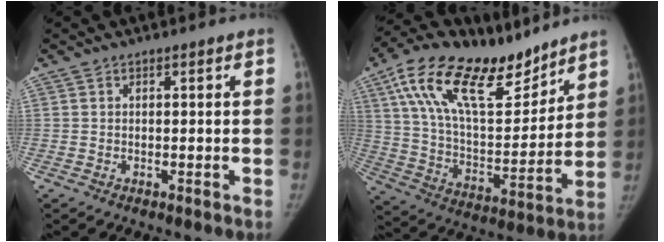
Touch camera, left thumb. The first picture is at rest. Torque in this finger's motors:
{"motor_torque": [1.42, 1.56, 1.93, -0.84, 0.20]}